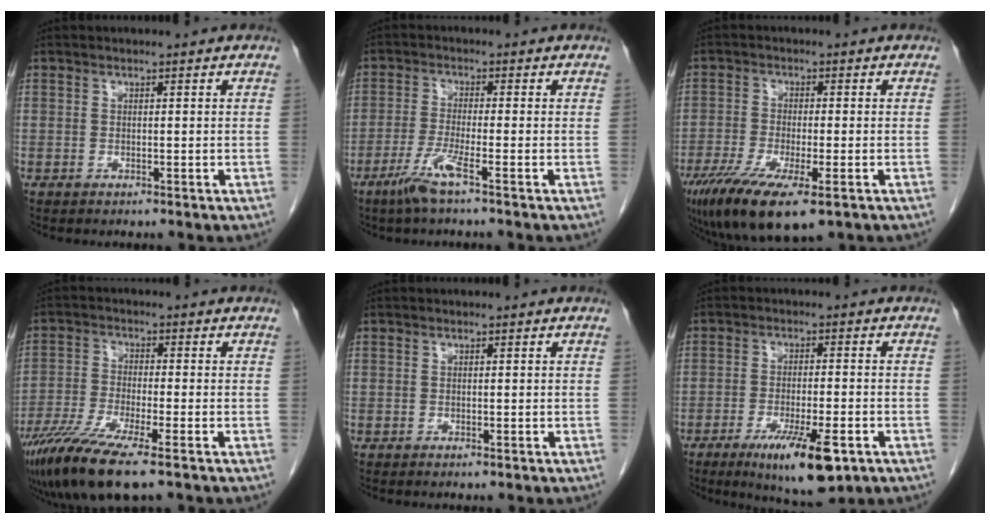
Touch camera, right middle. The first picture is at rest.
{"total": 4.7, "force": [-2.9, -0.5, 3.6], "torque": [-0.077, -0.011, -0.062]}
{"total": 12.9, "force": [-7.9, 3.0, 9.7], "torque": [-0.187, -0.038, -0.132]}
{"total": 10.2, "force": [-6.8, 0.7, 7.6], "torque": [-0.152, -0.026, -0.121]}
{"total": 0.0}
{"total": 10.7, "force": [-5.7, 2.1, 8.8], "torque": [-0.142, -0.022, -0.082]}